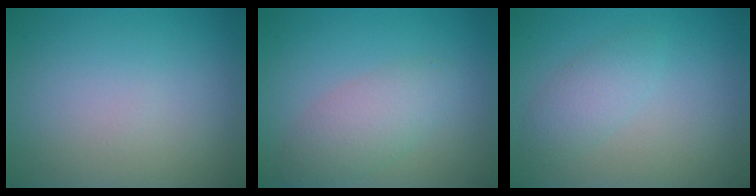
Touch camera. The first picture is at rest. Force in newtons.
{"total": 3.4, "press": 3.4, "slide": 0.1}
{"total": 2.2, "press": 2.2, "slide": 0.1}